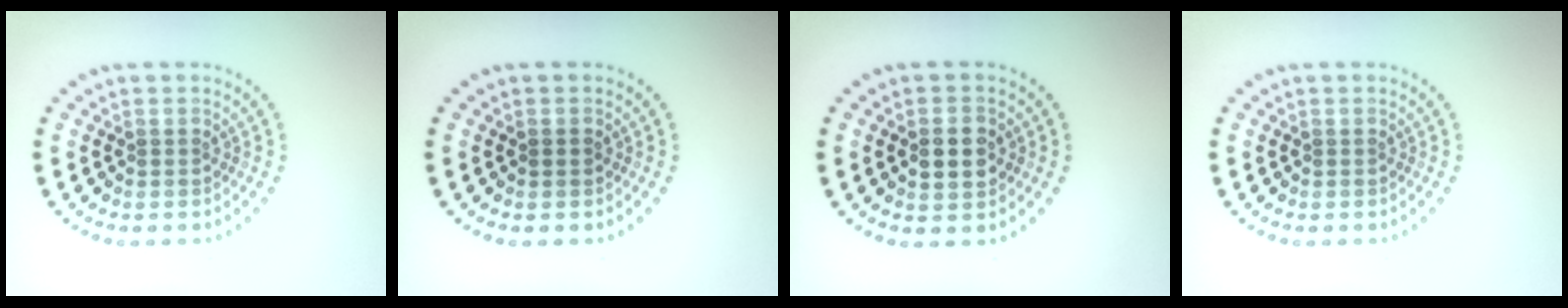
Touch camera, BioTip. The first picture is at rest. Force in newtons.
{"total": 0.7, "press": 0.7, "slide": 0.2}
{"total": 2.7, "press": 2.7, "slide": 0.2}
{"total": 0.0}